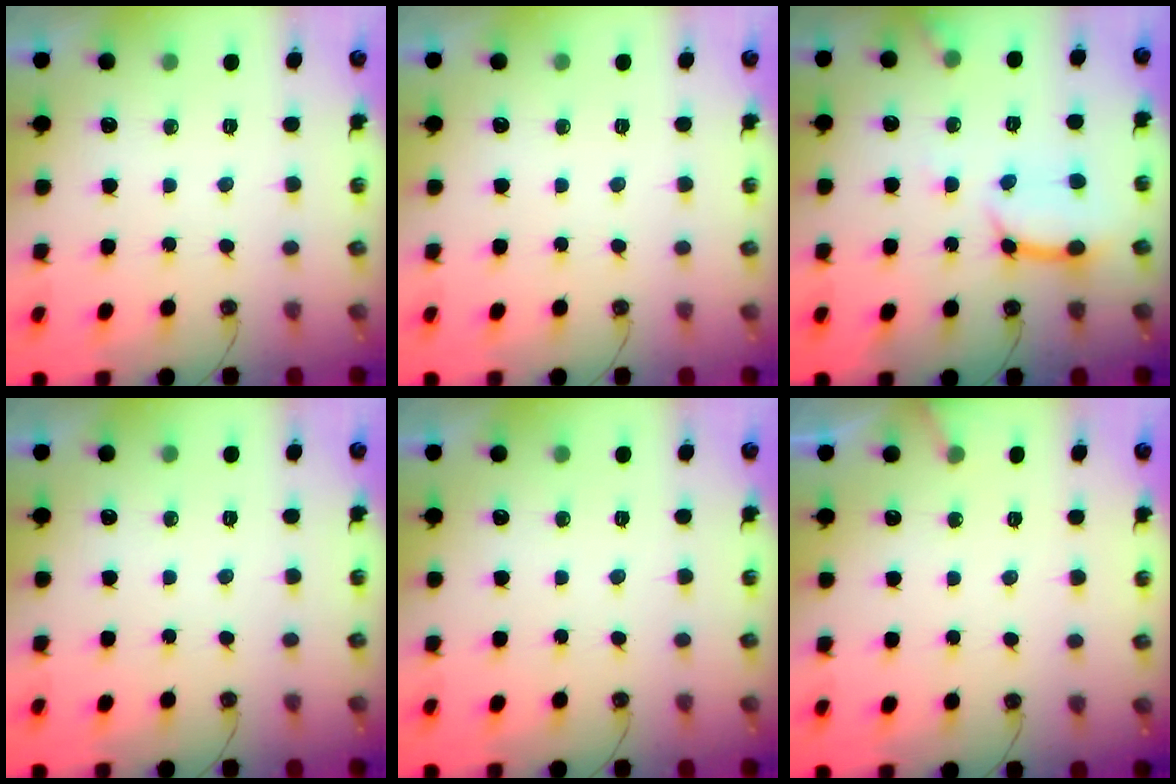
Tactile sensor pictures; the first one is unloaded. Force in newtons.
{"total": 0.0}
{"total": 12.8, "press": 12.7, "slide": 1.4}
{"total": 0.0}
{"total": 0.0}
{"total": 3.7, "press": 3.7, "slide": 0.4}